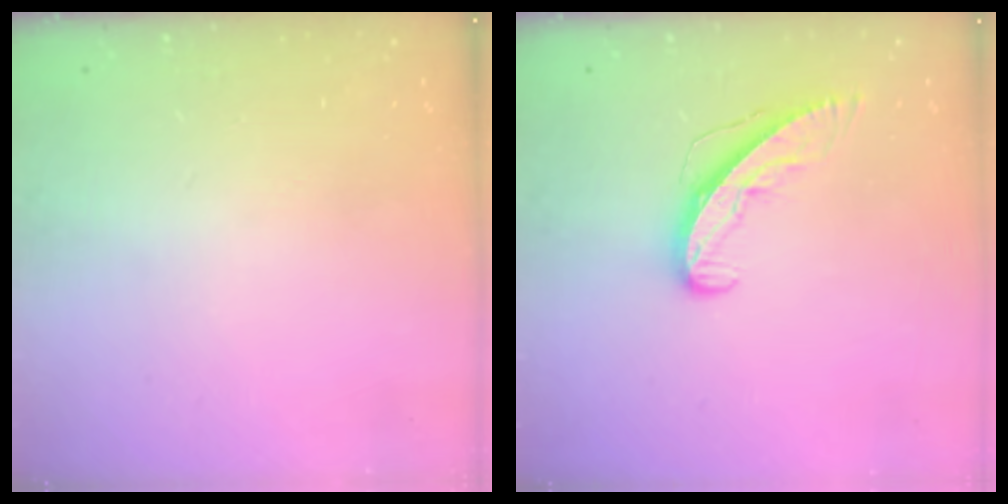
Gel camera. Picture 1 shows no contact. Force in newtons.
{"total": 8.7, "press": 8.6, "slide": 0.4}